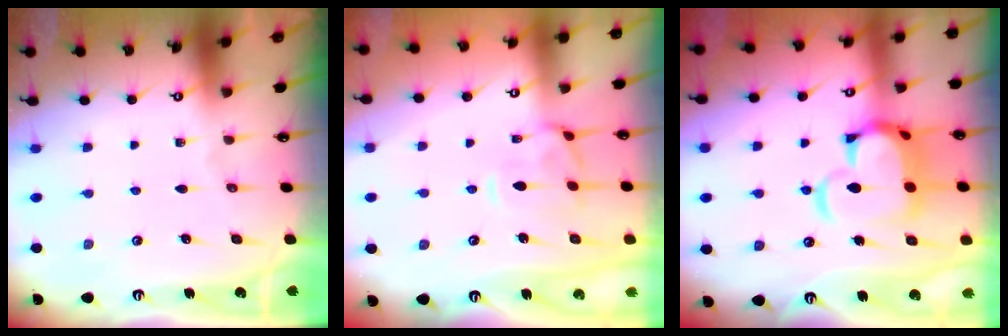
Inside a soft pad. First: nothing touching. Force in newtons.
{"total": 3.3, "press": 3.1, "slide": 1.1}
{"total": 10.8, "press": 10.7, "slide": 1.7}